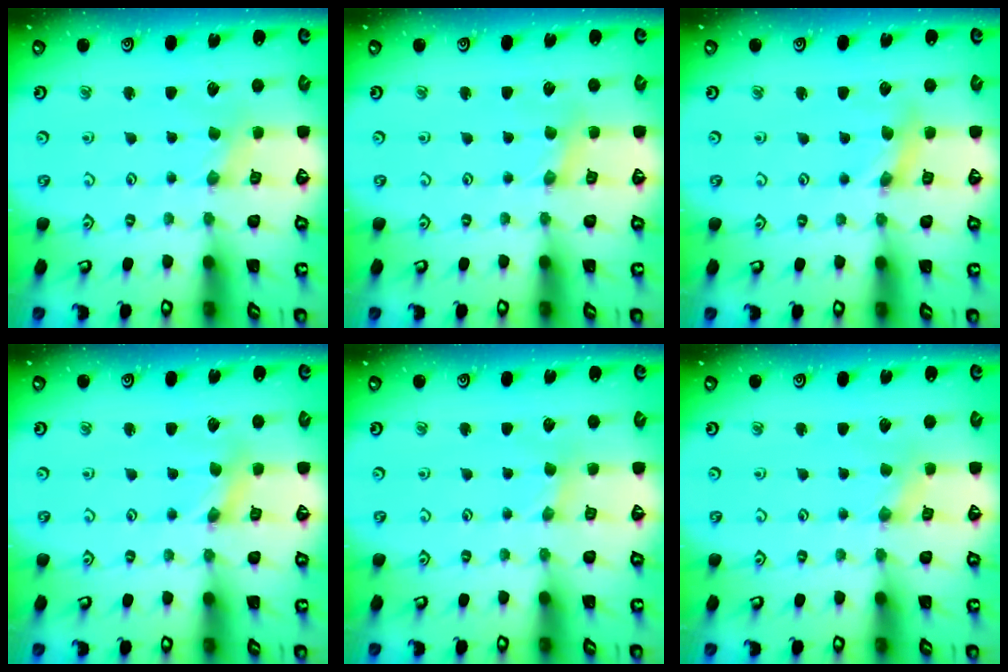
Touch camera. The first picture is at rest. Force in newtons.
{"total": 2.0, "press": 1.9, "slide": 0.4}
{"total": 3.0, "press": 3.0, "slide": 0.3}
{"total": 1.6, "press": 1.6, "slide": 0.3}
{"total": 0.6, "press": 0.6, "slide": 0.2}
{"total": 0.9, "press": 0.9, "slide": 0.3}